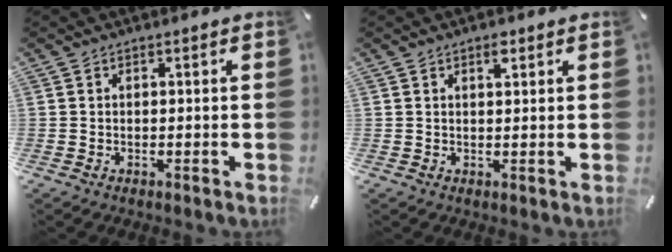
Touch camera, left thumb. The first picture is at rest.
{"total": 2.3, "force": [1.7, 1.0, 1.1], "torque": [-0.009, -0.008, 0.028]}